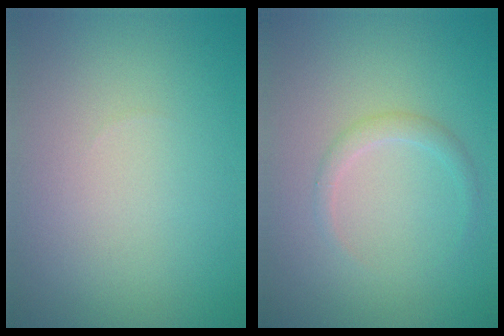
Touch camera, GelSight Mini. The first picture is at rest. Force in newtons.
{"total": 1.3, "press": 1.3, "slide": 0.0}